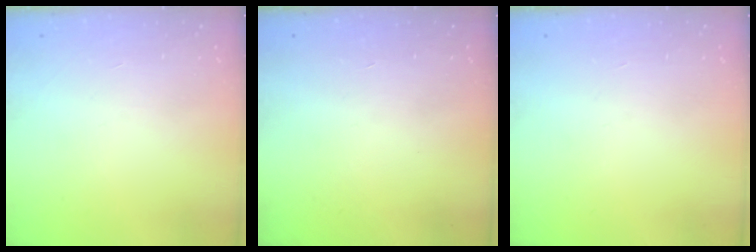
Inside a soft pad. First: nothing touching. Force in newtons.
{"total": 0.0}
{"total": 0.0}